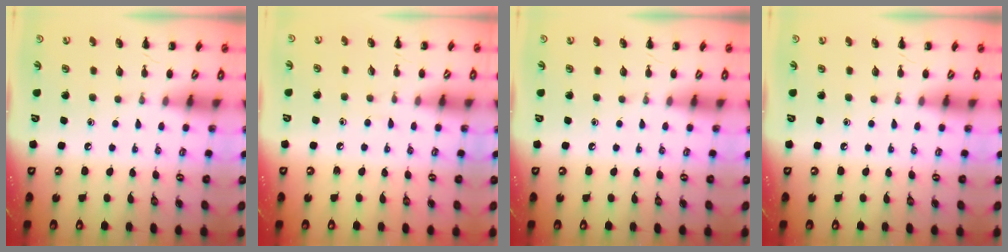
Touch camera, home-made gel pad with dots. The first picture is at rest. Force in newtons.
{"total": 3.0, "press": 2.8, "slide": 1.2}
{"total": 0.0}
{"total": 0.0}